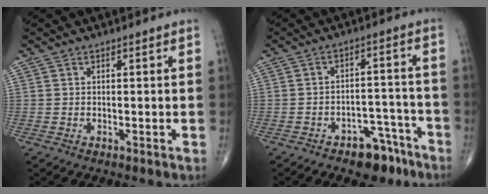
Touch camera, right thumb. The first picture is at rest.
{"total": 8.1, "force": [-5.7, 4.3, 3.9], "torque": [-0.021, 0.052, -0.080]}